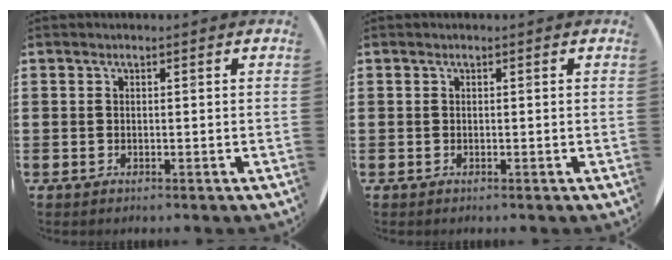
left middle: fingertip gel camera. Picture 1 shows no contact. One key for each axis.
{"total": 0.0}